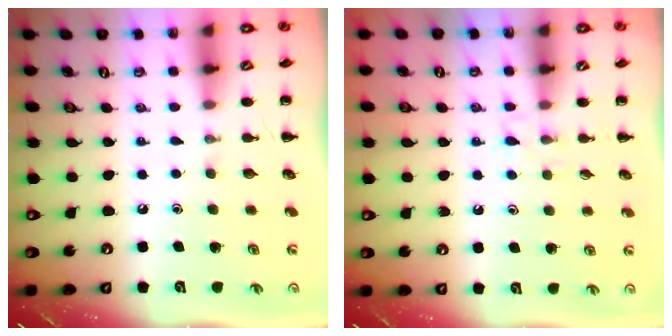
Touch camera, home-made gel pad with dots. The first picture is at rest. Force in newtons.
{"total": 3.3, "press": 3.0, "slide": 1.3}